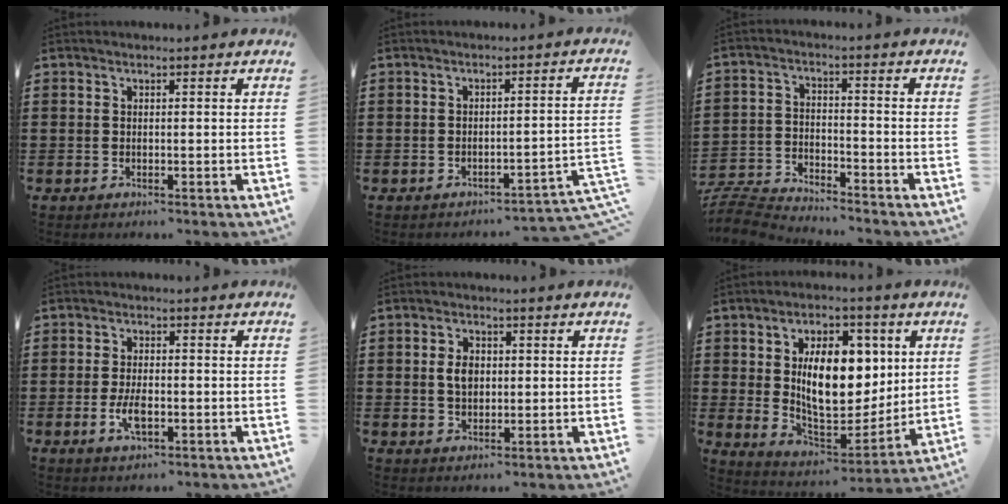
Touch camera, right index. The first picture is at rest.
{"total": 2.9, "force": [-2.6, -0.2, 1.3], "torque": [-0.026, -0.007, -0.057]}
{"total": 6.3, "force": [-6.2, 0.6, 0.7], "torque": [-0.035, 0.000, -0.131]}
{"total": 3.9, "force": [-1.2, 1.6, 3.4], "torque": [-0.075, -0.004, -0.024]}
{"total": 3.4, "force": [0.3, 2.2, 2.6], "torque": [-0.056, 0.011, 0.005]}
{"total": 13.6, "force": [3.1, 7.7, 10.7], "torque": [-0.168, 0.000, 0.050]}